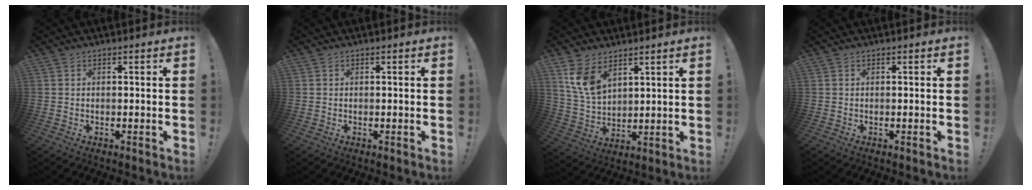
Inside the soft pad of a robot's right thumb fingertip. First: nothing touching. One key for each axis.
{"total": 0.0}
{"total": 10.1, "fx": 6.2, "fy": 5.7, "fz": 5.6, "tx": -0.105, "ty": -0.025, "tz": 0.124}
{"total": 0.0}